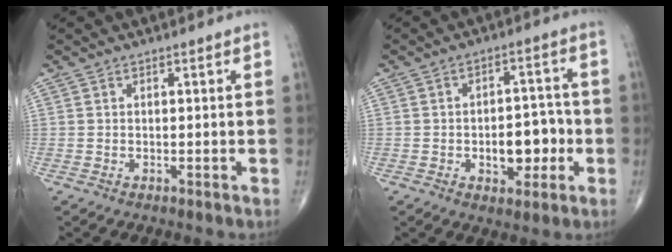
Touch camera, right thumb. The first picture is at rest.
{"total": 8.7, "force": [-2.0, 5.2, 6.8], "torque": [-0.064, 0.022, -0.025]}